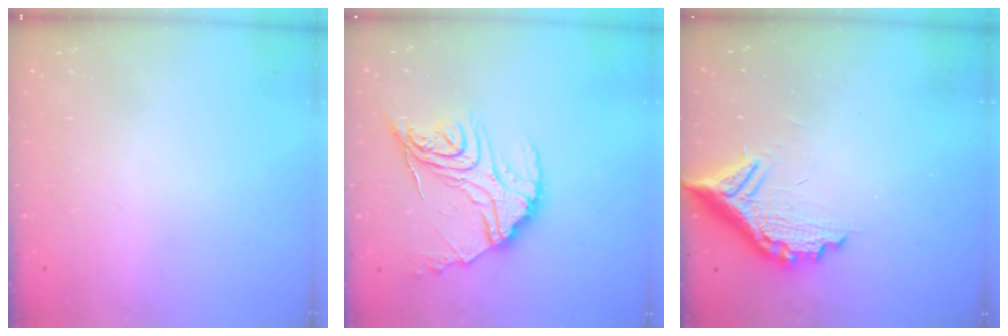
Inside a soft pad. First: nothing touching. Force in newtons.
{"total": 17.5, "press": 17.5, "slide": 1.4}
{"total": 11.6, "press": 11.5, "slide": 1.0}